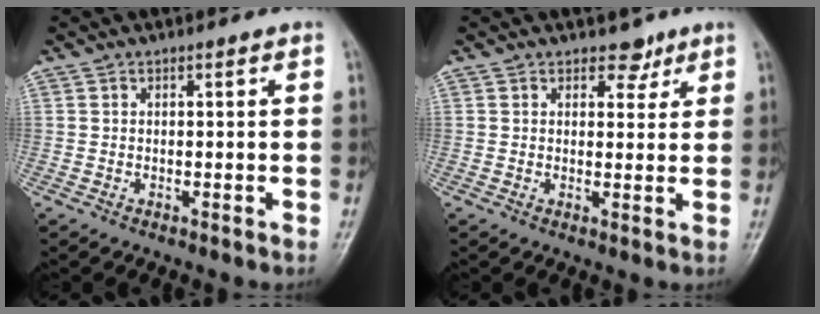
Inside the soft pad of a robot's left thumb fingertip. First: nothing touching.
{"total": 3.0, "force": [2.2, 1.9, 0.9], "torque": [0.009, -0.012, 0.029]}